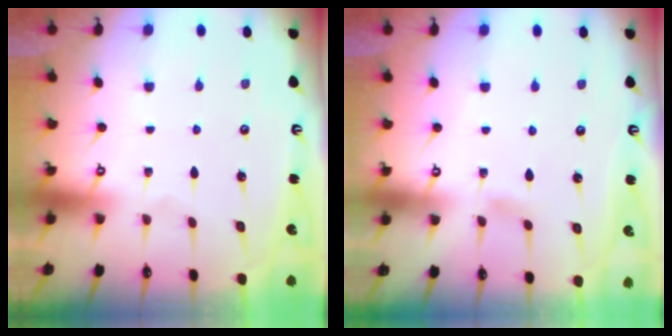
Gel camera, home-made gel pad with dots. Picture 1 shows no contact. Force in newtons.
{"total": 3.9, "press": 3.9, "slide": 0.5}